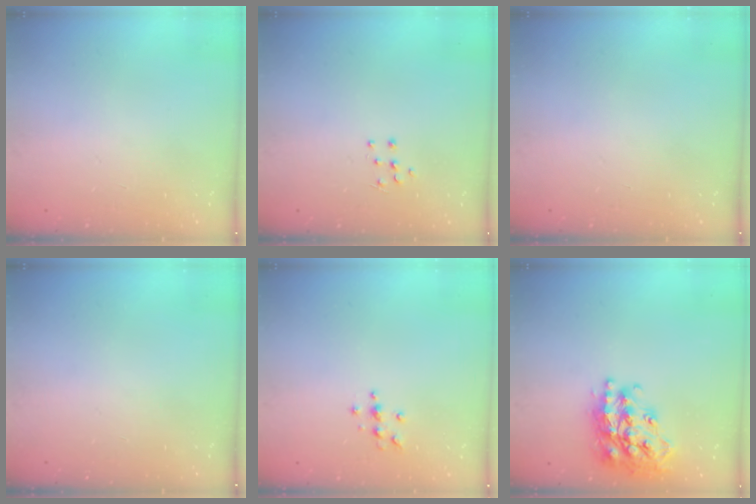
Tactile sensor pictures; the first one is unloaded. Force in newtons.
{"total": 5.0, "press": 4.9, "slide": 0.5}
{"total": 0.0}
{"total": 0.0}
{"total": 4.0, "press": 4.0, "slide": 0.5}
{"total": 21.9, "press": 21.8, "slide": 1.8}